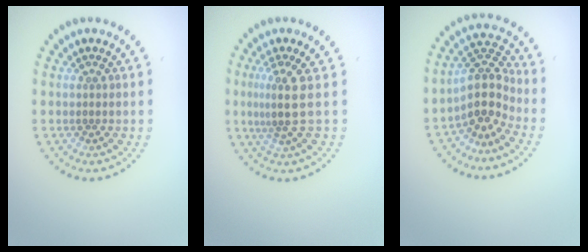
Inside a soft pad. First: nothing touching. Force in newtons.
{"total": 2.9, "press": 2.1, "slide": 2.0}
{"total": 4.0, "press": 3.0, "slide": 2.6}